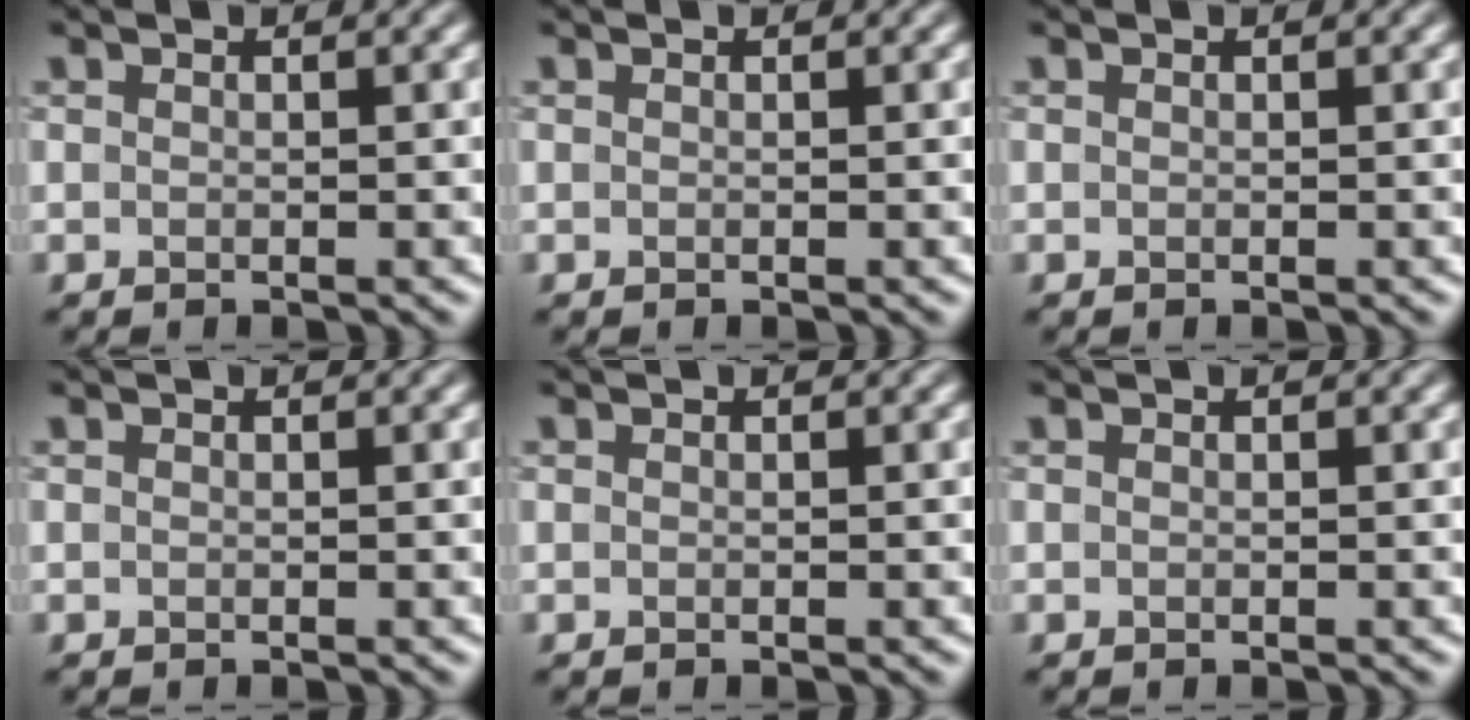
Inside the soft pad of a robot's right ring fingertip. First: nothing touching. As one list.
[{"total": 0.0}, {"total": 0.0}, {"total": 0.0}, {"total": 0.0}, {"total": 0.0}]